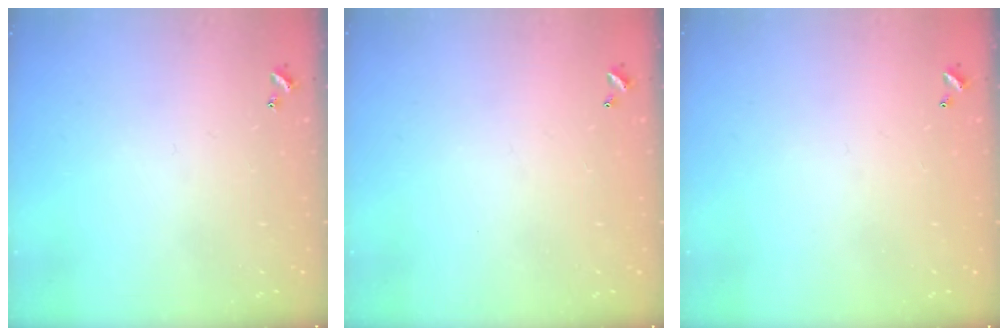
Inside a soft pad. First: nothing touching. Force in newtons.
{"total": 2.9, "press": 2.9, "slide": 0.1}
{"total": 2.8, "press": 2.8, "slide": 0.1}